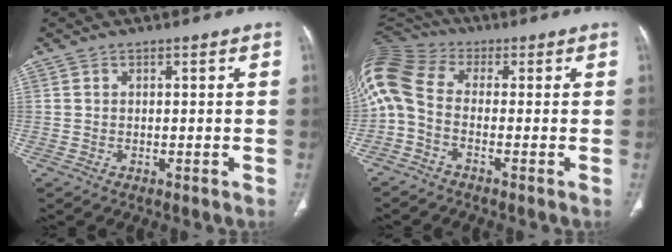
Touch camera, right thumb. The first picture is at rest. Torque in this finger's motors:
{"motor_torque": [-0.26, 1.27, 1.93, -0.50, 0.59]}